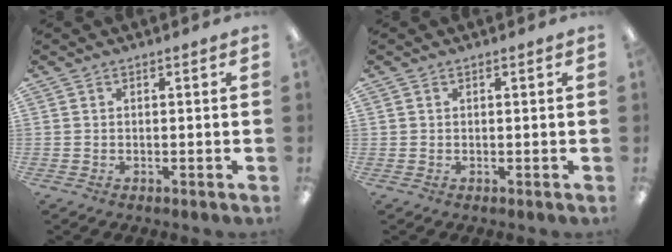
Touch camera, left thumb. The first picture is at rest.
{"total": 0.0}